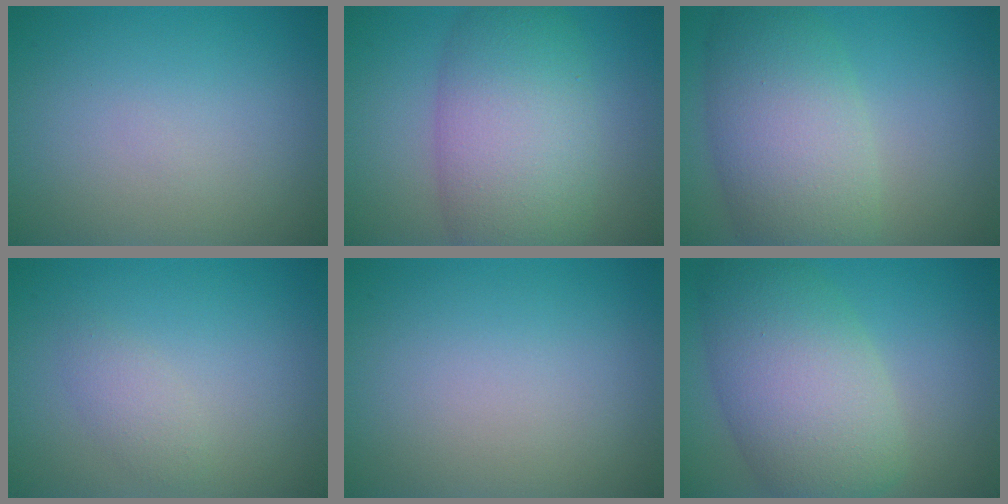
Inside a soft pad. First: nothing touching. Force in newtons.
{"total": 9.1, "press": 9.1, "slide": 0.3}
{"total": 8.1, "press": 8.1, "slide": 0.3}
{"total": 1.5, "press": 1.5, "slide": 0.1}
{"total": 0.0}
{"total": 8.9, "press": 8.9, "slide": 0.5}